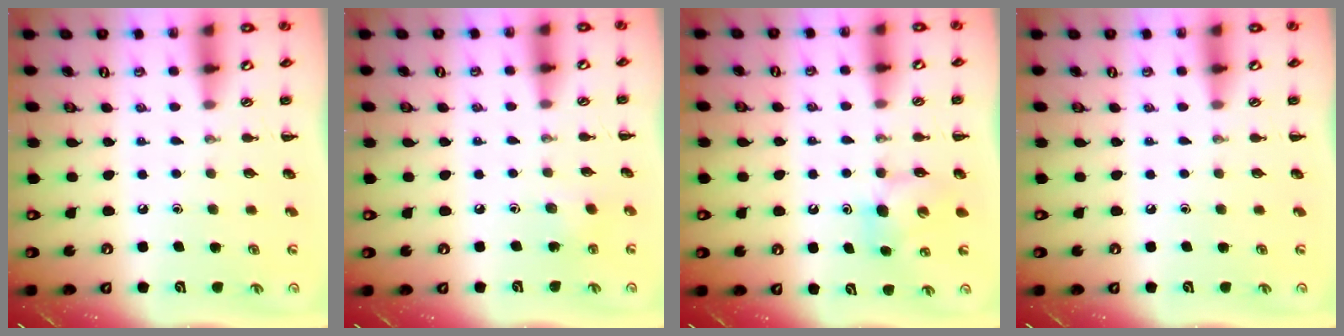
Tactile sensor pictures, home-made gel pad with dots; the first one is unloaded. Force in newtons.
{"total": 3.3, "press": 3.2, "slide": 1.0}
{"total": 6.2, "press": 6.2, "slide": 0.8}
{"total": 0.0}